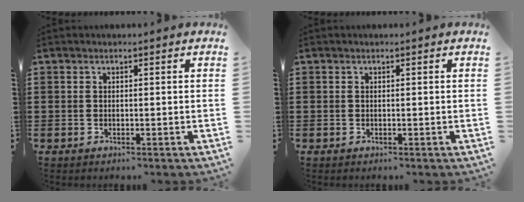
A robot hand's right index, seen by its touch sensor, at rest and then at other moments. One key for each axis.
{"total": 0.0}